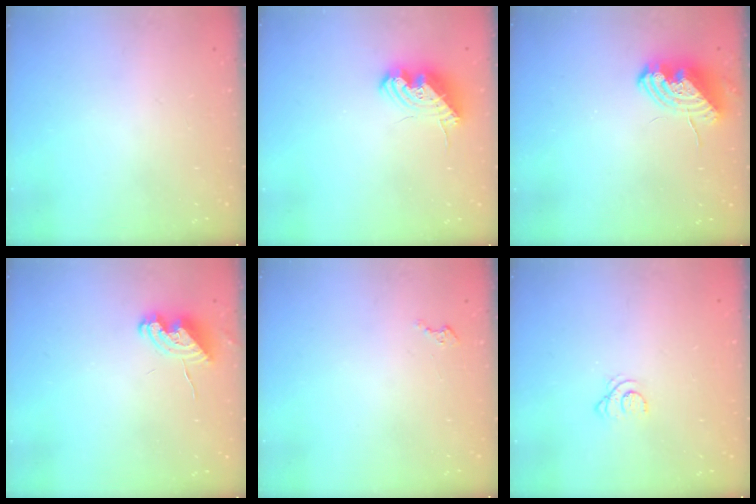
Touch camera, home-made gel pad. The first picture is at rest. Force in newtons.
{"total": 11.9, "press": 11.8, "slide": 0.9}
{"total": 9.0, "press": 8.9, "slide": 1.3}
{"total": 7.9, "press": 7.9, "slide": 0.6}
{"total": 1.6, "press": 1.5, "slide": 0.2}
{"total": 2.1, "press": 2.1, "slide": 0.3}